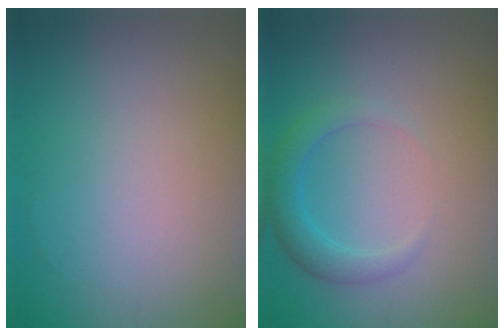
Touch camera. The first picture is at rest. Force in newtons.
{"total": 2.5, "press": 2.5, "slide": 0.2}